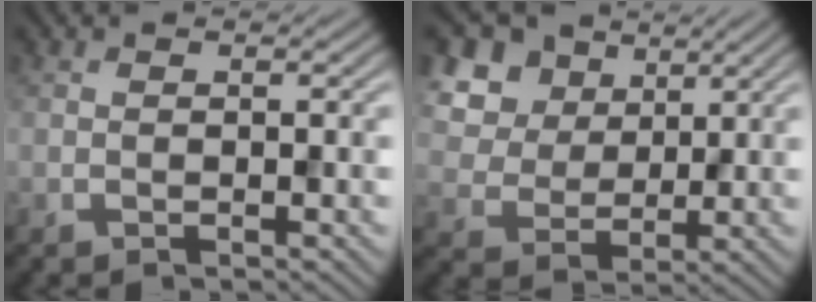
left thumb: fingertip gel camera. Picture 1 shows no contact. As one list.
[{"total": 10.7, "force": [5.2, 7.9, 5.1], "torque": [-0.168, 0.017, 0.114]}]